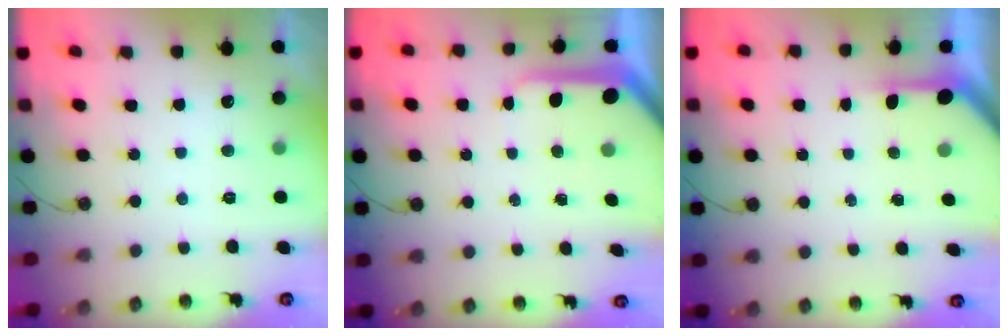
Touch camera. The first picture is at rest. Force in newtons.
{"total": 6.7, "press": 6.7, "slide": 0.7}
{"total": 3.9, "press": 3.9, "slide": 0.3}